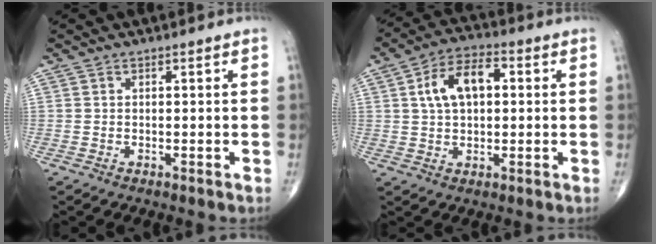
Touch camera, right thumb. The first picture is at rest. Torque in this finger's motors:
{"motor_torque": [-0.48, 1.06, 0.08, 0.01, 0.29]}